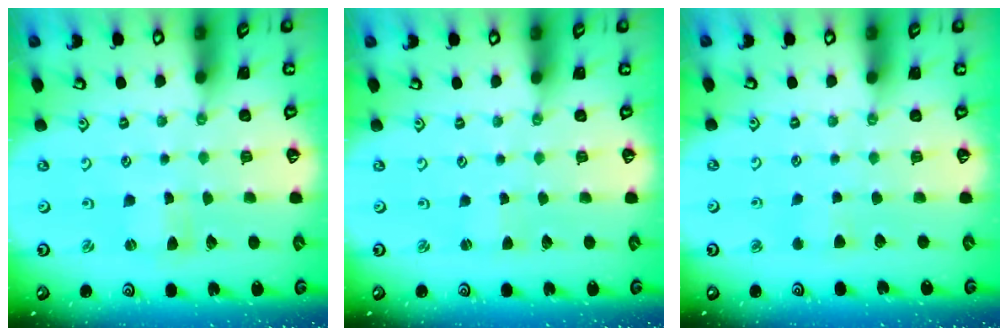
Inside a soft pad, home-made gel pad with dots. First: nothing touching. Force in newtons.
{"total": 0.8, "press": 0.8, "slide": 0.1}
{"total": 3.5, "press": 3.5, "slide": 0.6}